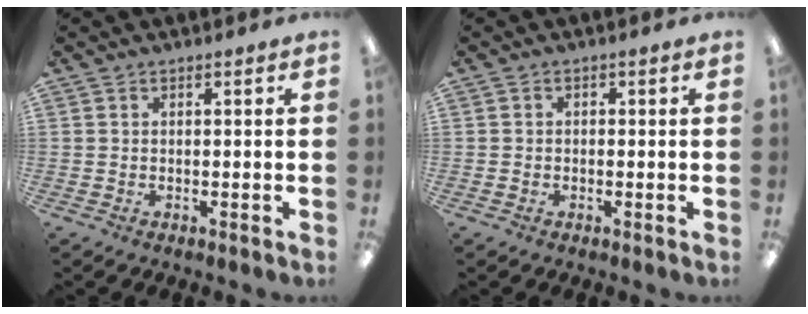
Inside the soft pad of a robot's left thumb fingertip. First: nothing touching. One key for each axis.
{"total": 0.7, "fx": -0.3, "fy": 0.5, "fz": 0.2, "tx": -0.004, "ty": 0.001, "tz": -0.007}